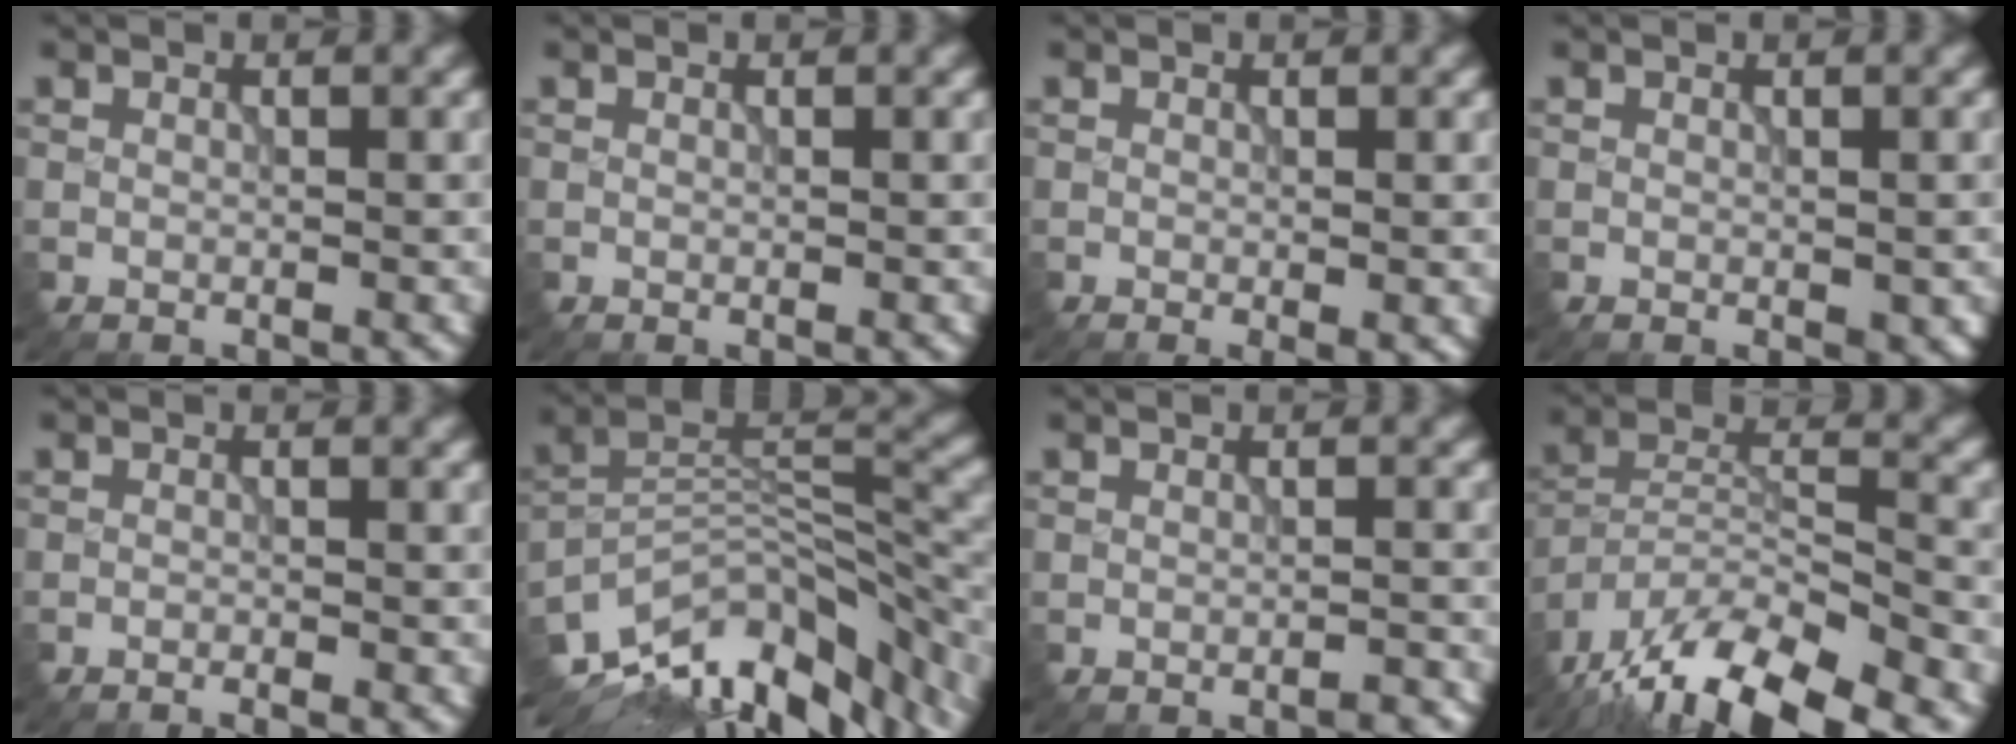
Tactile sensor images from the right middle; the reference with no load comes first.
{"total": 0.0}
{"total": 1.3, "force": [-0.5, 0.1, 1.1], "torque": [-0.015, -0.004, -0.006]}
{"total": 1.5, "force": [-0.3, 0.8, 1.3], "torque": [-0.018, -0.007, -0.001]}
{"total": 1.0, "force": [-0.9, -0.2, 0.5], "torque": [-0.005, 0.002, -0.019]}
{"total": 13.7, "force": [-9.6, 4.9, 8.4], "torque": [-0.156, 0.003, -0.151]}
{"total": 1.4, "force": [-1.2, 0.2, 0.7], "torque": [-0.004, 0.004, -0.015]}
{"total": 16.8, "force": [-13.9, 4.6, 8.2], "torque": [-0.139, -0.006, -0.212]}